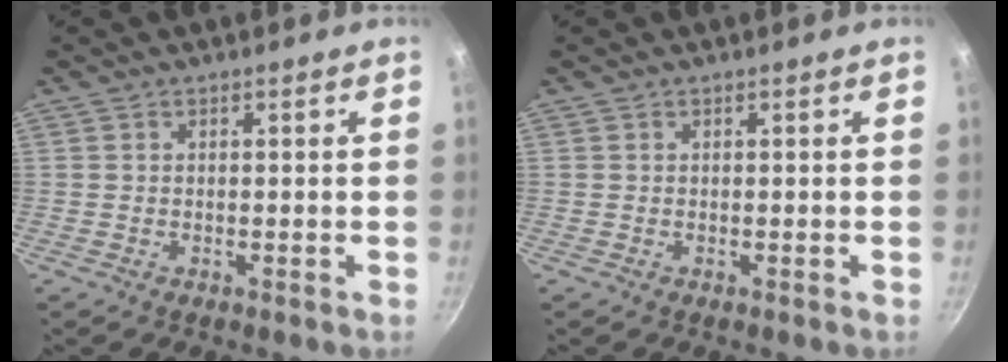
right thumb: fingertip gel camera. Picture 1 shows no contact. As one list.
[{"total": 0.0}]